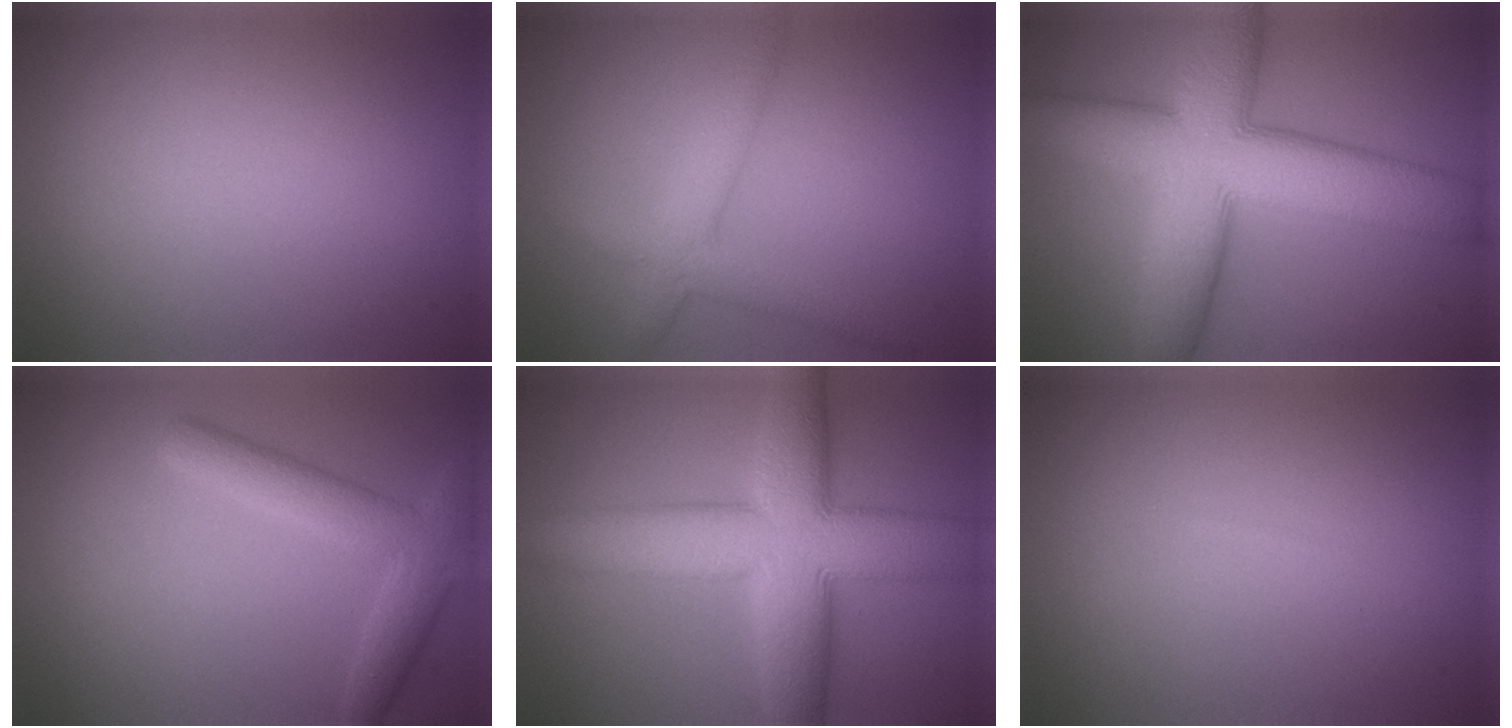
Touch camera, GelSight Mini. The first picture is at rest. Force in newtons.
{"total": 3.4, "press": 3.4, "slide": 0.1}
{"total": 12.7, "press": 12.6, "slide": 0.5}
{"total": 4.5, "press": 4.5, "slide": 0.3}
{"total": 11.5, "press": 11.5, "slide": 0.1}
{"total": 0.0}